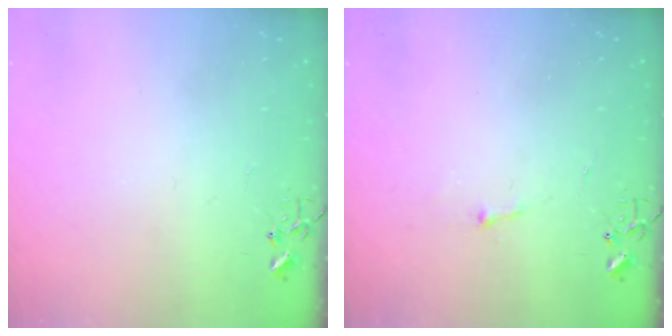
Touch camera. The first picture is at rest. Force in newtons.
{"total": 3.1, "press": 3.1, "slide": 0.4}